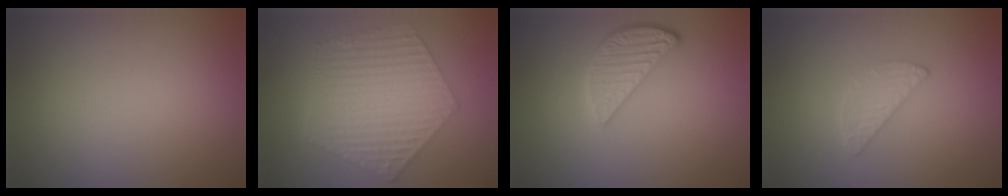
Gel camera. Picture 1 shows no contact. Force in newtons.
{"total": 6.8, "press": 4.8, "slide": 4.7}
{"total": 3.3, "press": 3.0, "slide": 1.5}
{"total": 1.9, "press": 1.8, "slide": 0.2}